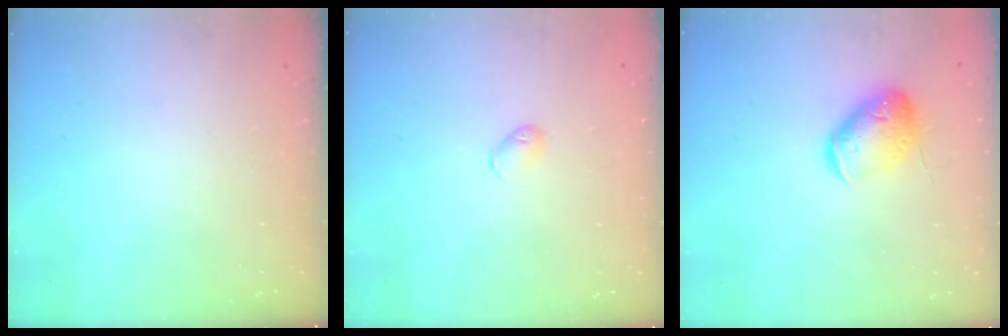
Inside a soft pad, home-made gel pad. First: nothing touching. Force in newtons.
{"total": 4.6, "press": 4.6, "slide": 0.8}
{"total": 11.9, "press": 11.8, "slide": 1.4}